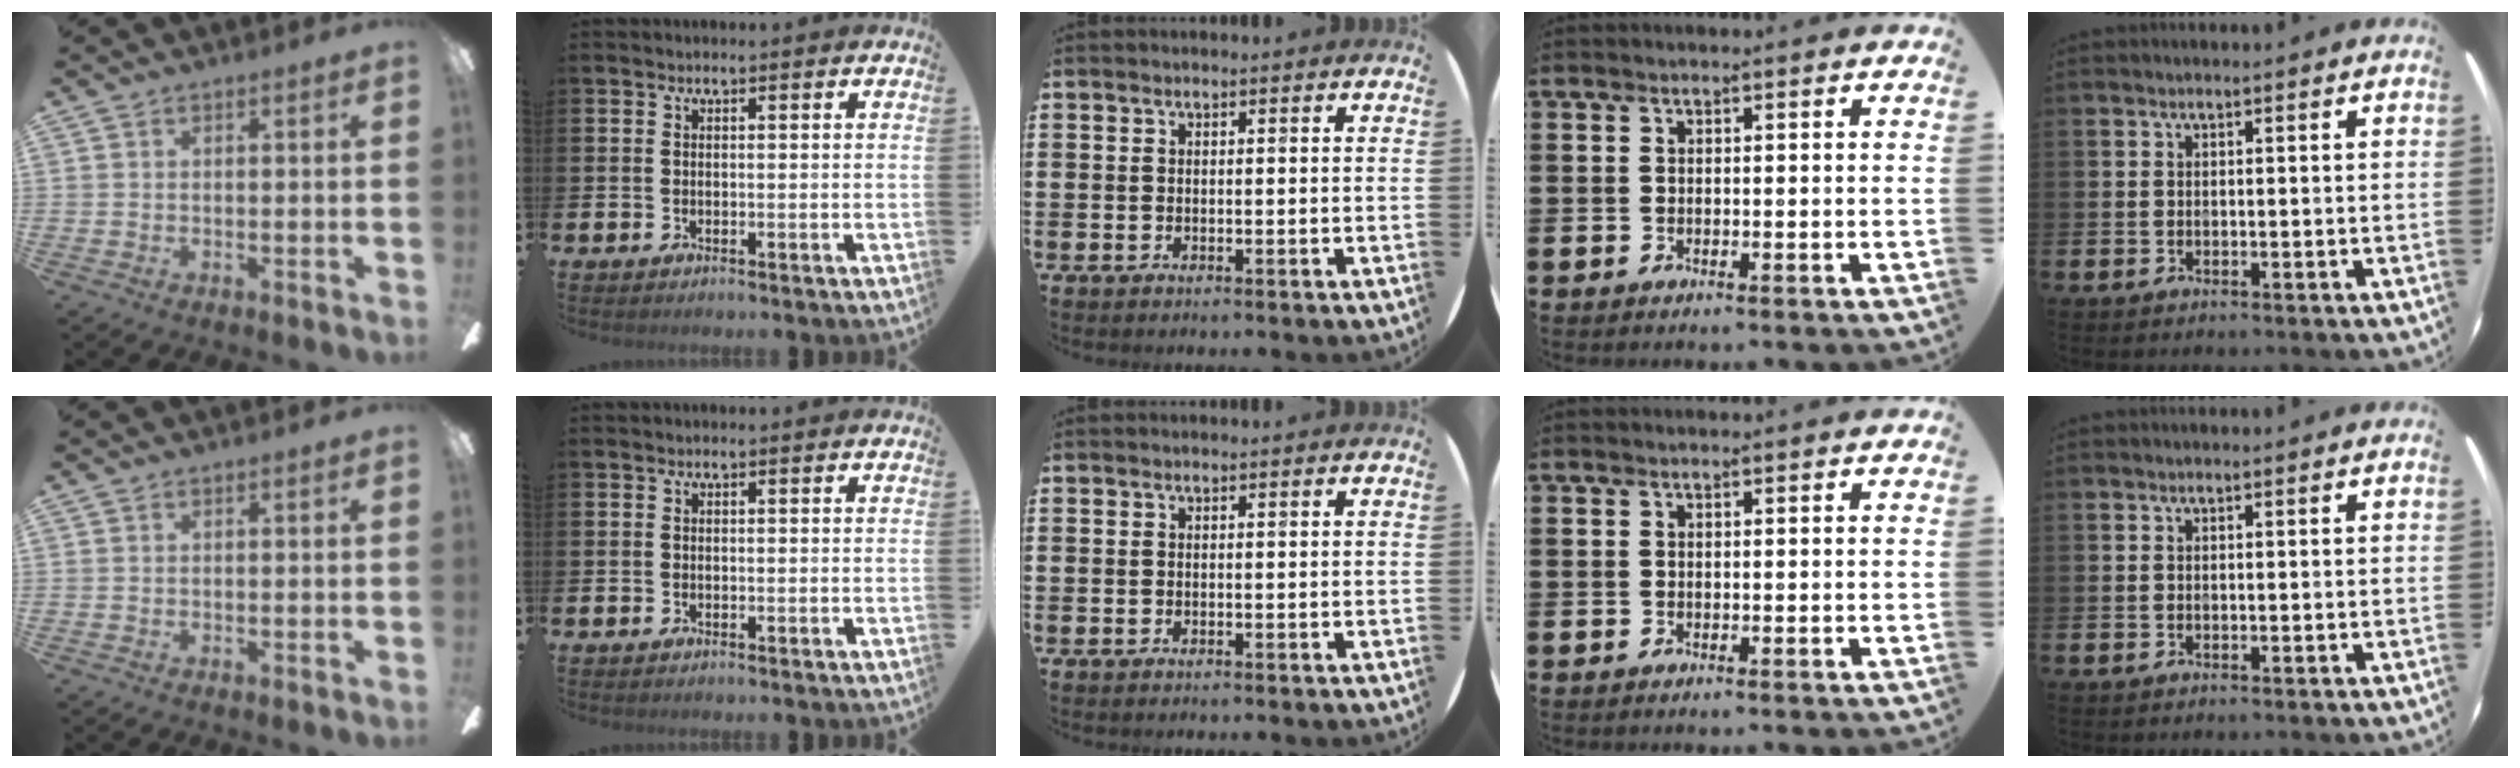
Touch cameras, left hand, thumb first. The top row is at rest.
{}